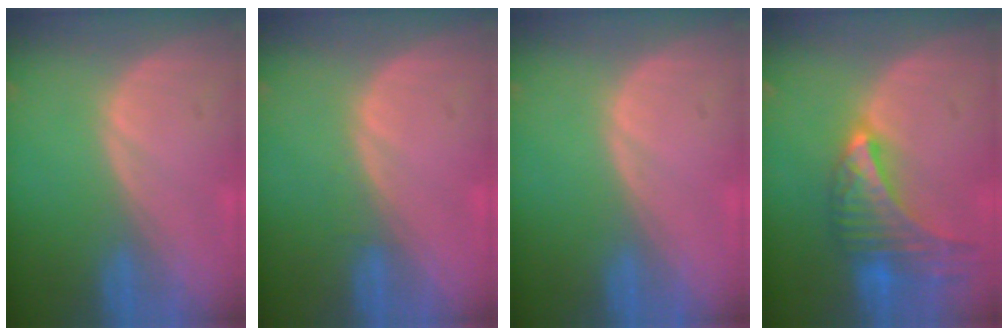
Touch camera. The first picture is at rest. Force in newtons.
{"total": 0.6, "press": 0.6, "slide": 0.2}
{"total": 0.0}
{"total": 9.3, "press": 8.3, "slide": 4.2}